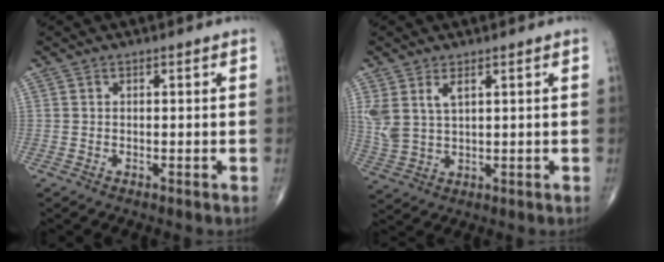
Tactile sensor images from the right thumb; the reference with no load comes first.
{"total": 5.9, "force": [2.6, 2.9, 4.5], "torque": [-0.100, -0.006, 0.064]}